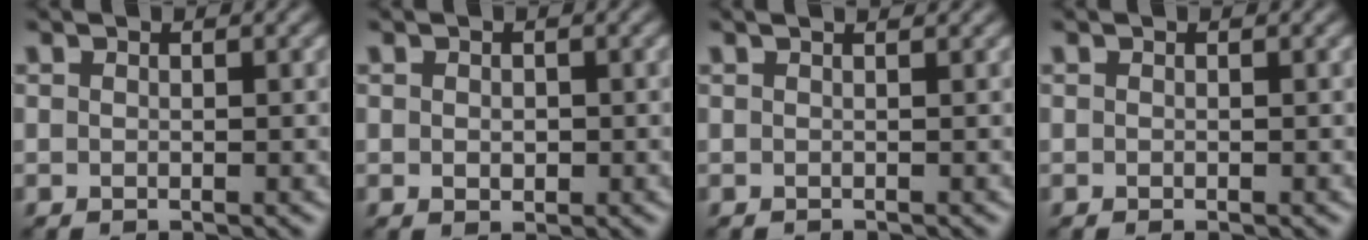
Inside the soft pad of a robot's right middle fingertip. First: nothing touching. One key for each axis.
{"total": 0.9, "fx": 0.0, "fy": 0.7, "fz": 0.5, "tx": -0.009, "ty": -0.001, "tz": 0.000}
{"total": 1.0, "fx": 0.3, "fy": 0.3, "fz": 0.9, "tx": -0.006, "ty": -0.002, "tz": -0.002}
{"total": 0.0}